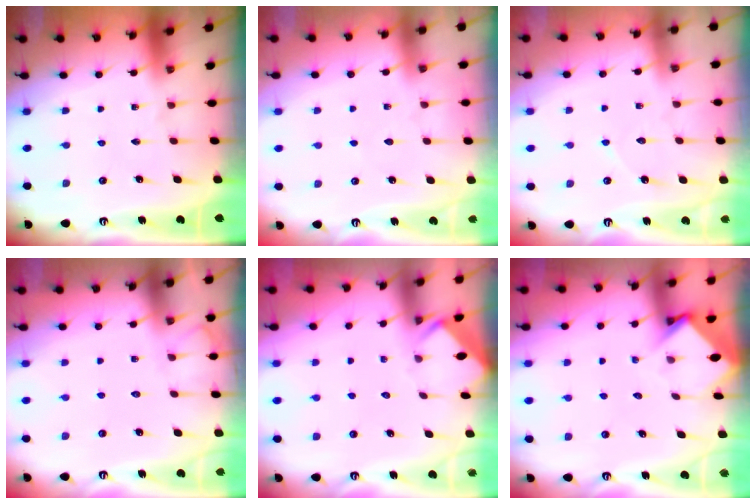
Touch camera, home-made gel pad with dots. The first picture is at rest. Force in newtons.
{"total": 3.3, "press": 3.2, "slide": 0.3}
{"total": 3.6, "press": 3.5, "slide": 0.3}
{"total": 4.3, "press": 4.2, "slide": 0.6}
{"total": 3.4, "press": 3.3, "slide": 0.5}
{"total": 3.8, "press": 3.8, "slide": 0.2}